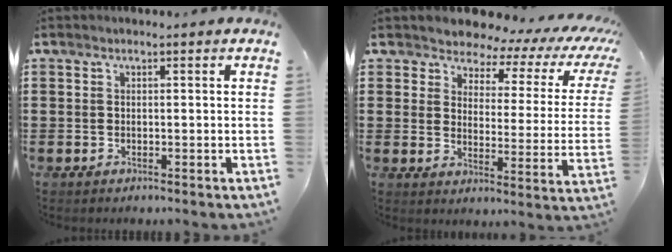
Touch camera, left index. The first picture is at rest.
{"total": 5.1, "force": [4.7, 1.8, 0.9], "torque": [-0.043, -0.036, 0.075]}